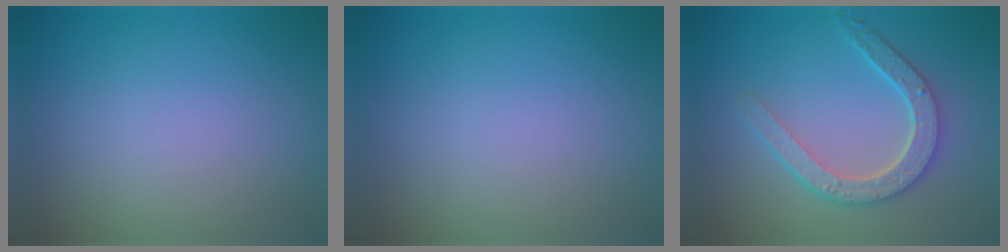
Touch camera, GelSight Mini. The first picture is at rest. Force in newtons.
{"total": 0.0}
{"total": 4.6, "press": 3.7, "slide": 2.8}